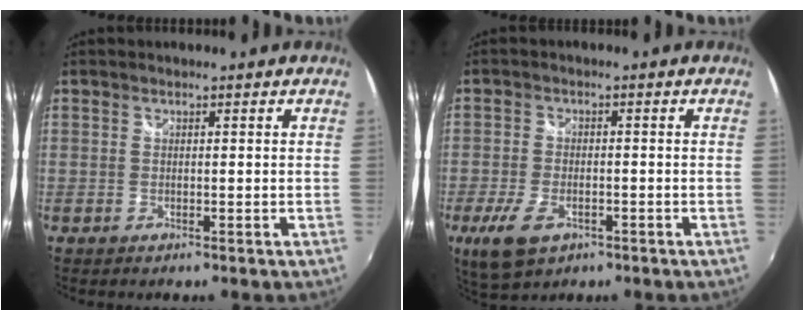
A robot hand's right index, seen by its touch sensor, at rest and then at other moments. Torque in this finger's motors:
{"motor_torque": [0.59, -0.54, 0.28, 0.07]}